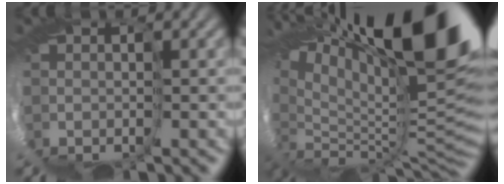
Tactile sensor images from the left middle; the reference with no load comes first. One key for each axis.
{"total": 14.3, "fx": 11.1, "fy": -0.2, "fz": 9.1, "tx": -0.164, "ty": 0.026, "tz": 0.215}